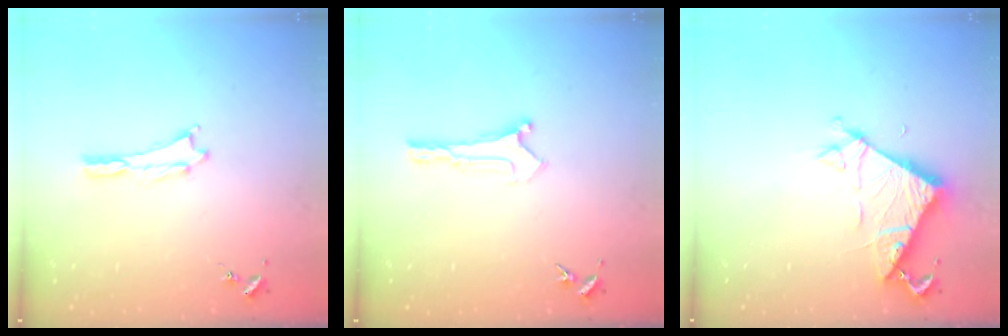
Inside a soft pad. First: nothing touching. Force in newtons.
{"total": 0.0}
{"total": 6.7, "press": 6.7, "slide": 0.6}